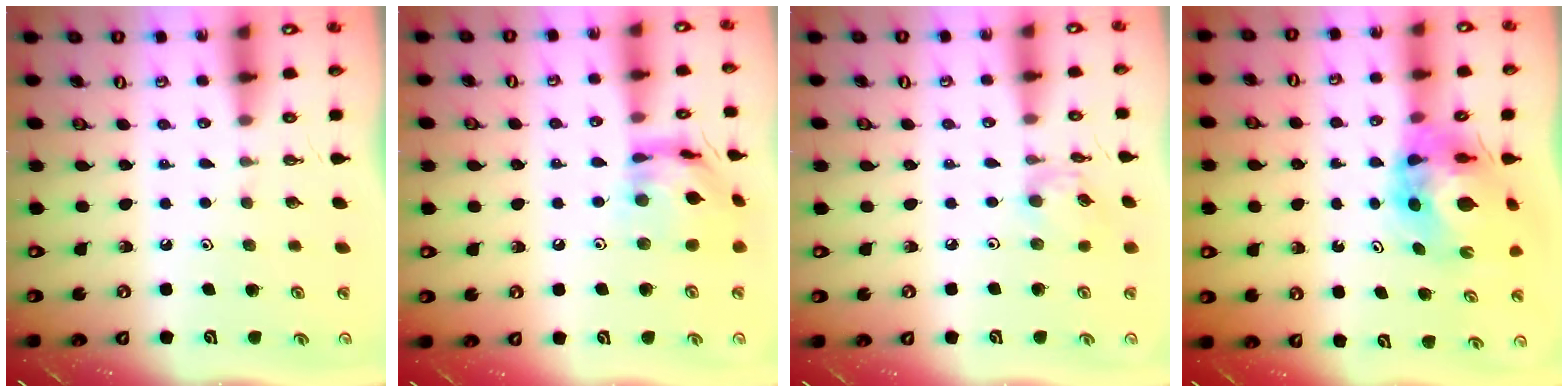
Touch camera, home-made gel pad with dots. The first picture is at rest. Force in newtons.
{"total": 14.6, "press": 14.5, "slide": 1.2}
{"total": 6.3, "press": 6.3, "slide": 0.3}
{"total": 11.8, "press": 11.7, "slide": 1.3}